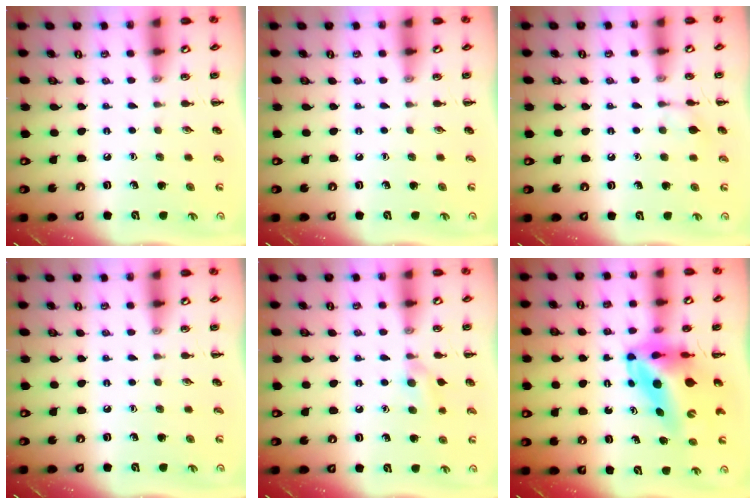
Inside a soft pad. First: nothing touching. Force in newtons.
{"total": 0.0}
{"total": 6.5, "press": 6.4, "slide": 0.7}
{"total": 0.0}
{"total": 6.7, "press": 6.4, "slide": 2.0}
{"total": 10.4, "press": 10.0, "slide": 3.0}